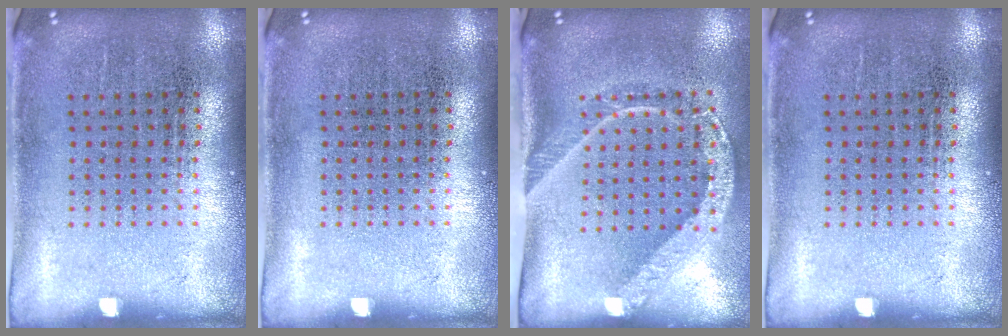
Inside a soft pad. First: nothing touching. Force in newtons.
{"total": 0.0}
{"total": 2.0, "press": 1.4, "slide": 1.4}
{"total": 0.0}